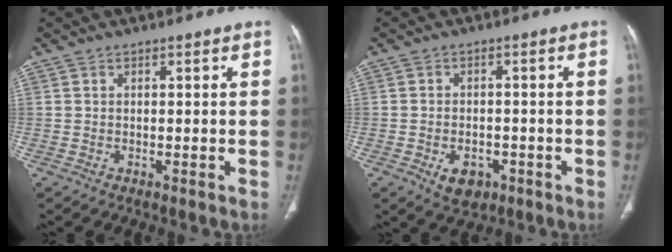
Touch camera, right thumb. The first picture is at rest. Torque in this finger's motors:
{"motor_torque": [-0.25, 0.23, 0.12, 0.48, 0.13]}